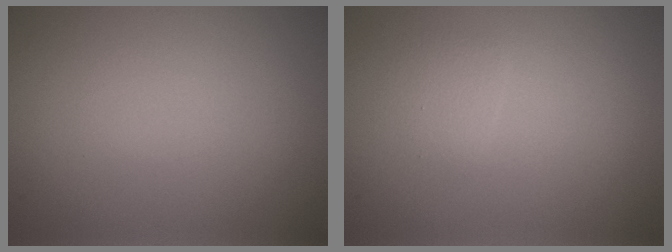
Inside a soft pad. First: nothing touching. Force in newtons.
{"total": 1.1, "press": 1.1, "slide": 0.1}